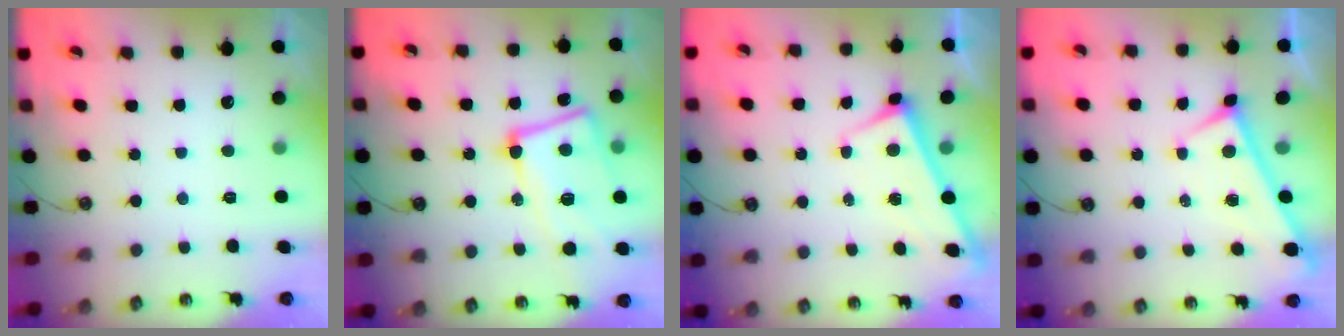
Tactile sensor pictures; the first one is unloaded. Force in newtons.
{"total": 11.0, "press": 10.7, "slide": 2.5}
{"total": 2.8, "press": 2.8, "slide": 0.3}
{"total": 0.0}